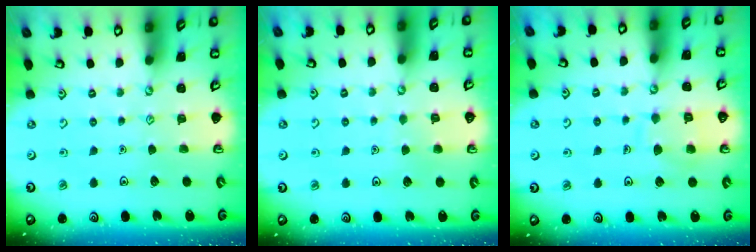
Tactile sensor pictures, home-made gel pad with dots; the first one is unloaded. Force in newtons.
{"total": 2.6, "press": 2.6, "slide": 0.3}
{"total": 8.5, "press": 8.5, "slide": 0.8}